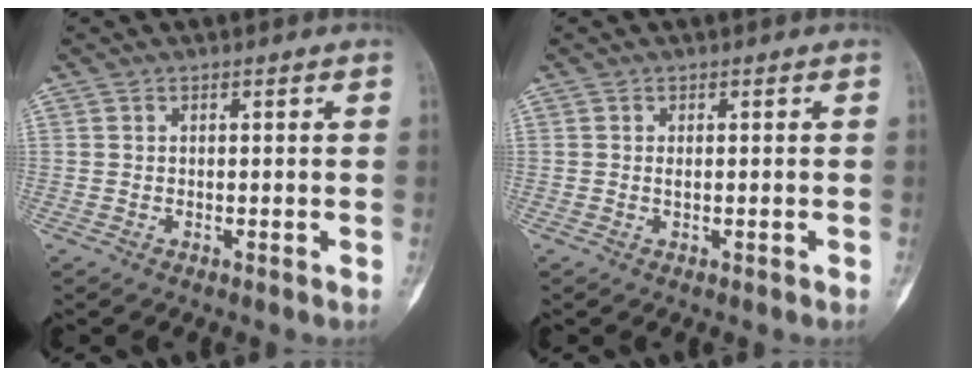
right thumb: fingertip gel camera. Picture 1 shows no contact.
{"total": 0.7, "force": [-0.1, 0.1, 0.6], "torque": [-0.011, -0.001, 0.001]}